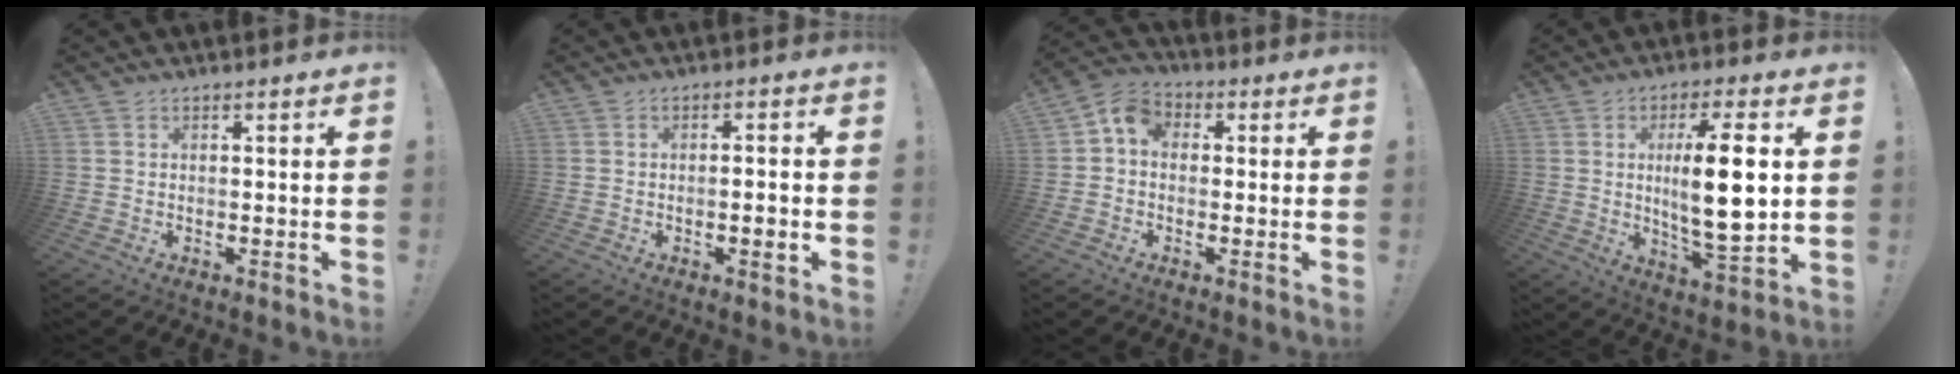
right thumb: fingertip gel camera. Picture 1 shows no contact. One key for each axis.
{"total": 3.2, "fx": -1.1, "fy": 0.5, "fz": 2.9, "tx": -0.046, "ty": 0.002, "tz": -0.019}
{"total": 6.7, "fx": 0.5, "fy": 5.3, "fz": 4.2, "tx": -0.071, "ty": 0.010, "tz": 0.012}
{"total": 15.4, "fx": 1.8, "fy": 3.6, "fz": 14.9, "tx": -0.255, "ty": -0.012, "tz": 0.014}